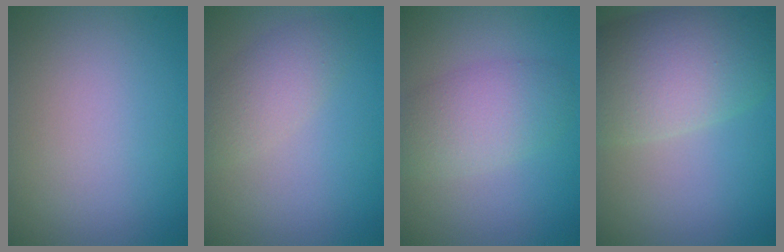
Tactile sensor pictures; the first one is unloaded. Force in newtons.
{"total": 2.9, "press": 2.9, "slide": 0.1}
{"total": 4.3, "press": 4.3, "slide": 0.4}
{"total": 9.7, "press": 9.6, "slide": 0.5}